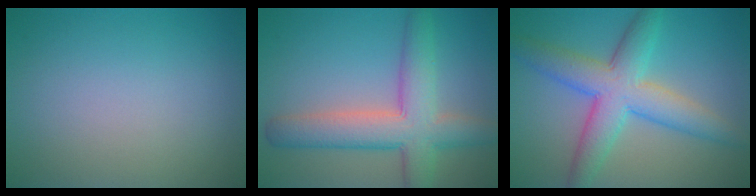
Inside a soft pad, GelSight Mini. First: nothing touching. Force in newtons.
{"total": 7.1, "press": 7.1, "slide": 0.3}
{"total": 7.0, "press": 7.0, "slide": 0.1}